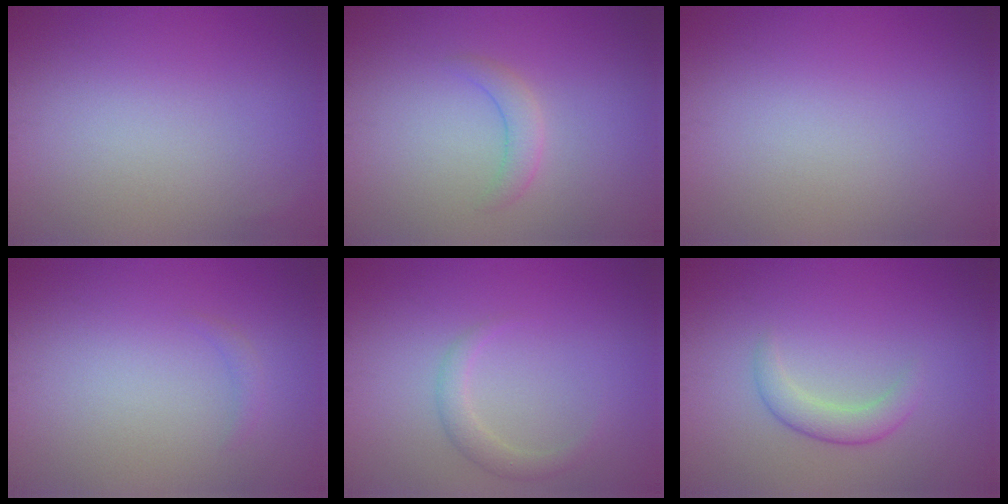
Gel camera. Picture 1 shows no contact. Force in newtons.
{"total": 1.7, "press": 1.7, "slide": 0.0}
{"total": 0.0}
{"total": 0.7, "press": 0.7, "slide": 0.1}
{"total": 1.6, "press": 1.6, "slide": 0.1}
{"total": 2.3, "press": 2.3, "slide": 0.1}